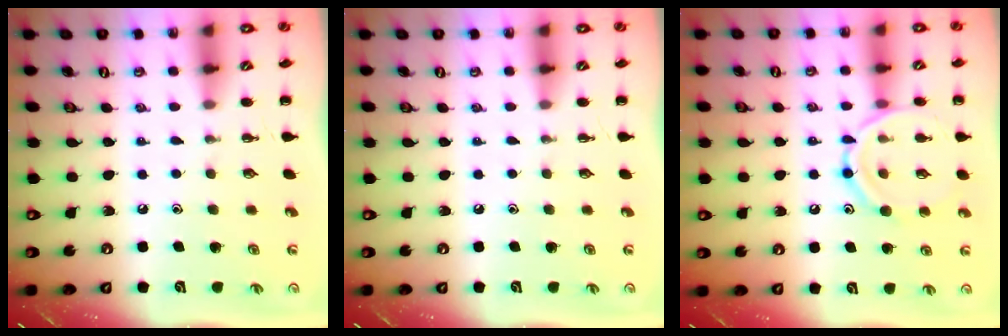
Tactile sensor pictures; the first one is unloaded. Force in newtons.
{"total": 0.0}
{"total": 13.0, "press": 12.9, "slide": 1.0}